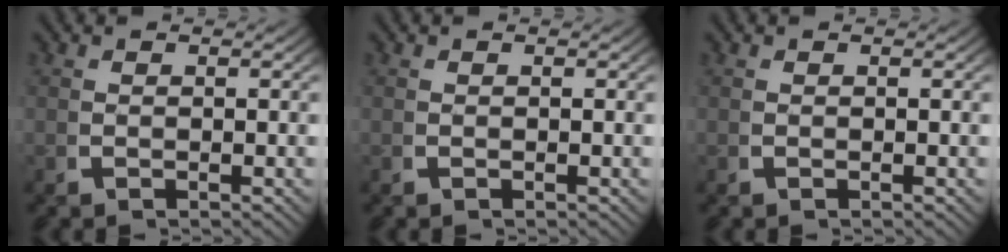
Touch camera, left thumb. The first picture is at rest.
{"total": 0.0}
{"total": 0.0}